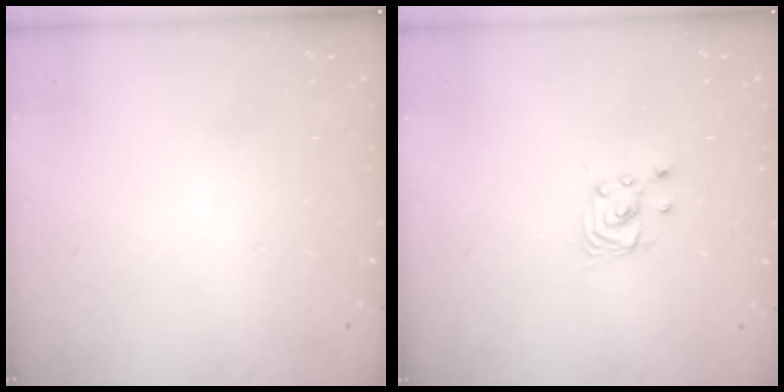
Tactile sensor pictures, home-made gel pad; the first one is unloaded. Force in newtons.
{"total": 2.9, "press": 2.9, "slide": 0.2}